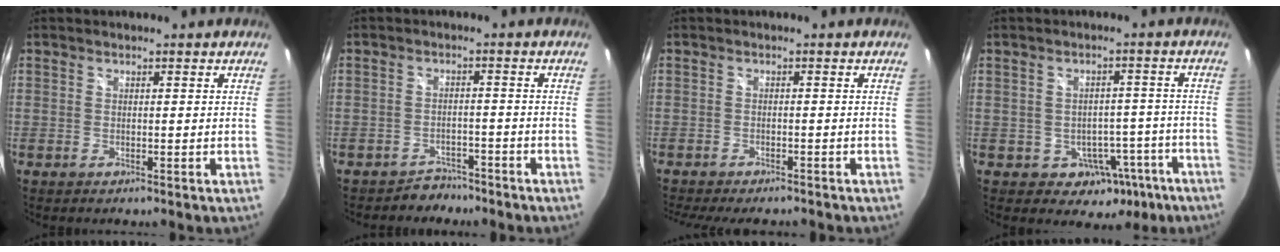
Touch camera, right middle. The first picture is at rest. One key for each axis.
{"total": 4.1, "fx": -3.6, "fy": 2.1, "fz": 0.0, "tx": -0.004, "ty": 0.010, "tz": -0.053}
{"total": 8.6, "fx": -7.5, "fy": 1.9, "fz": 3.6, "tx": -0.082, "ty": -0.020, "tz": -0.112}
{"total": 9.8, "fx": -5.6, "fy": 7.5, "fz": 3.1, "tx": -0.047, "ty": 0.040, "tz": -0.038}